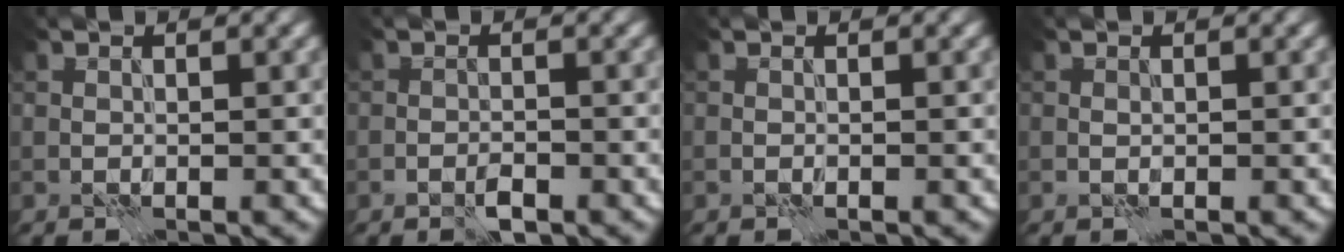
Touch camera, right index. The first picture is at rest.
{"total": 1.6, "force": [-1.0, 0.8, 1.0], "torque": [-0.018, 0.002, -0.019]}
{"total": 0.0}
{"total": 0.6, "force": [0.1, 0.4, 0.4], "torque": [-0.009, 0.001, 0.000]}